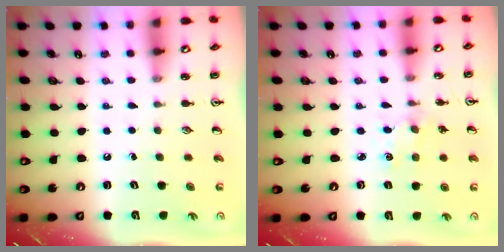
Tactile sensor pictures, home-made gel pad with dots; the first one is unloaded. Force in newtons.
{"total": 2.1, "press": 2.1, "slide": 0.4}